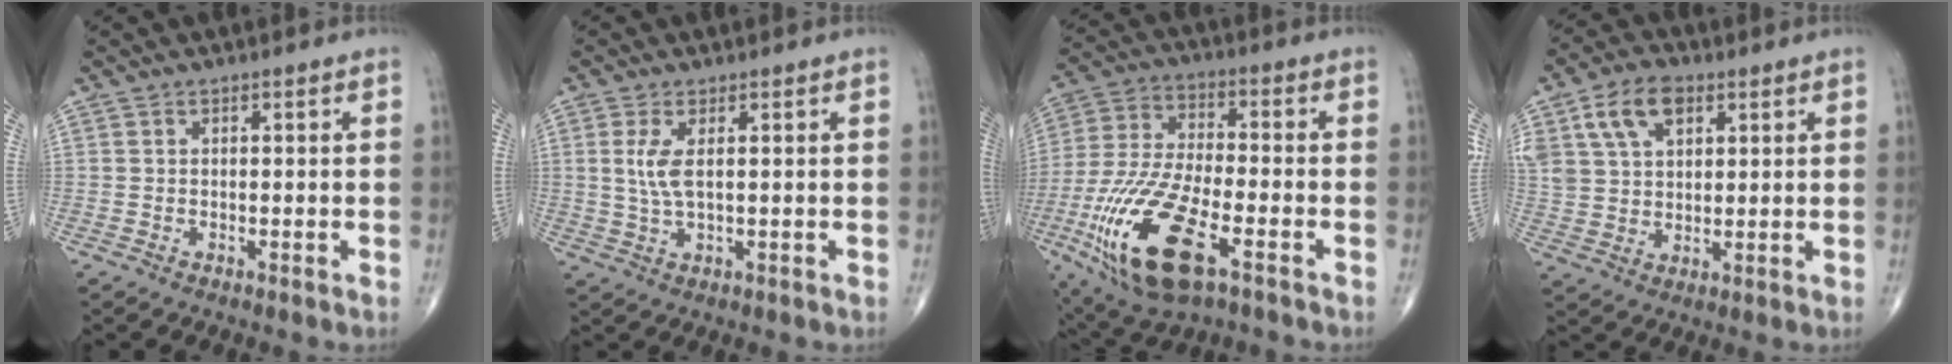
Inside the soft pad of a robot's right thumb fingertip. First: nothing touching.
{"total": 4.4, "force": [1.0, 1.5, 4.0], "torque": [-0.099, -0.005, 0.024]}
{"total": 20.9, "force": [-8.7, 7.9, 17.2], "torque": [-0.379, 0.004, -0.153]}
{"total": 11.4, "force": [5.2, 7.1, 7.3], "torque": [-0.127, -0.004, 0.098]}